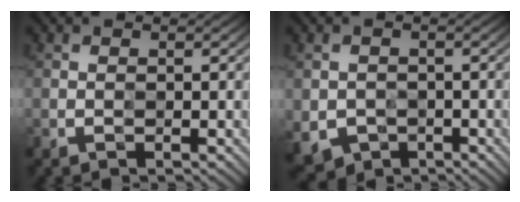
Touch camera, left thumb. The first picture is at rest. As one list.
[{"total": 2.6, "force": [-1.1, 2.4, 0.3], "torque": [-0.019, -0.015, -0.020]}]